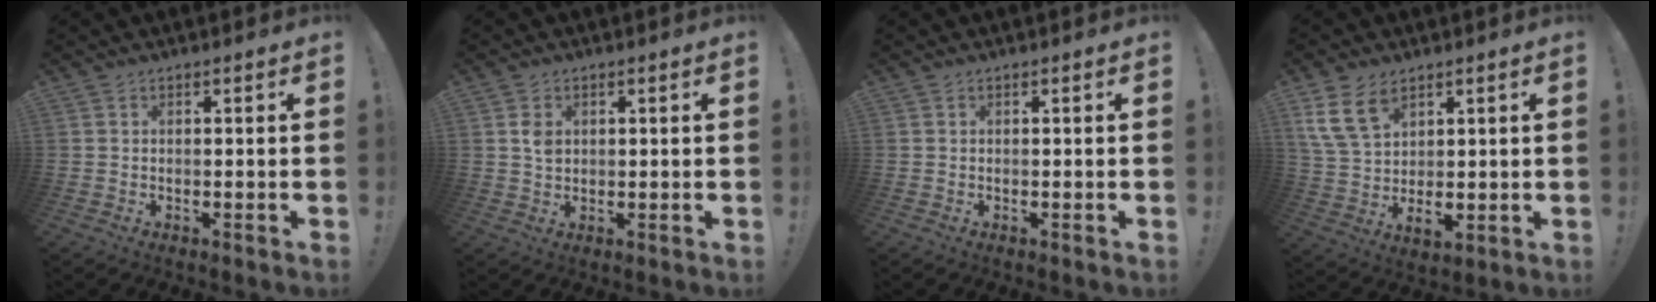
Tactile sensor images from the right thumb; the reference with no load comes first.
{"total": 3.2, "force": [0.8, 2.3, 2.0], "torque": [-0.019, -0.003, 0.012]}
{"total": 0.0}
{"total": 11.0, "force": [5.1, 7.1, 6.7], "torque": [-0.127, -0.027, 0.103]}